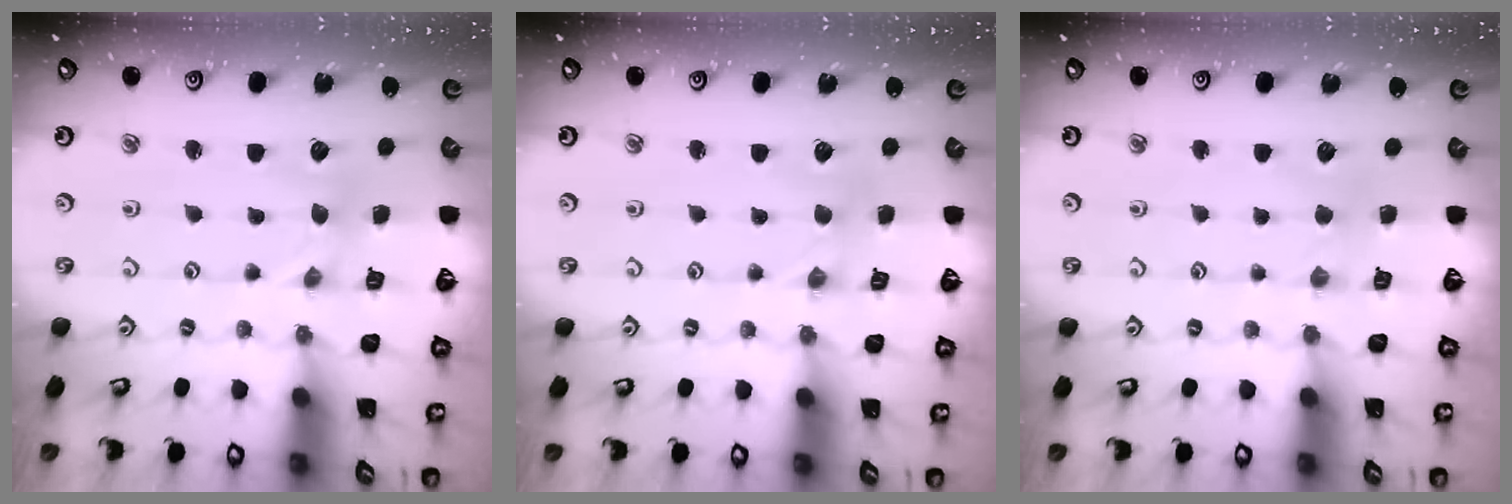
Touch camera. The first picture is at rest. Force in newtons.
{"total": 0.0}
{"total": 2.2, "press": 2.1, "slide": 0.4}